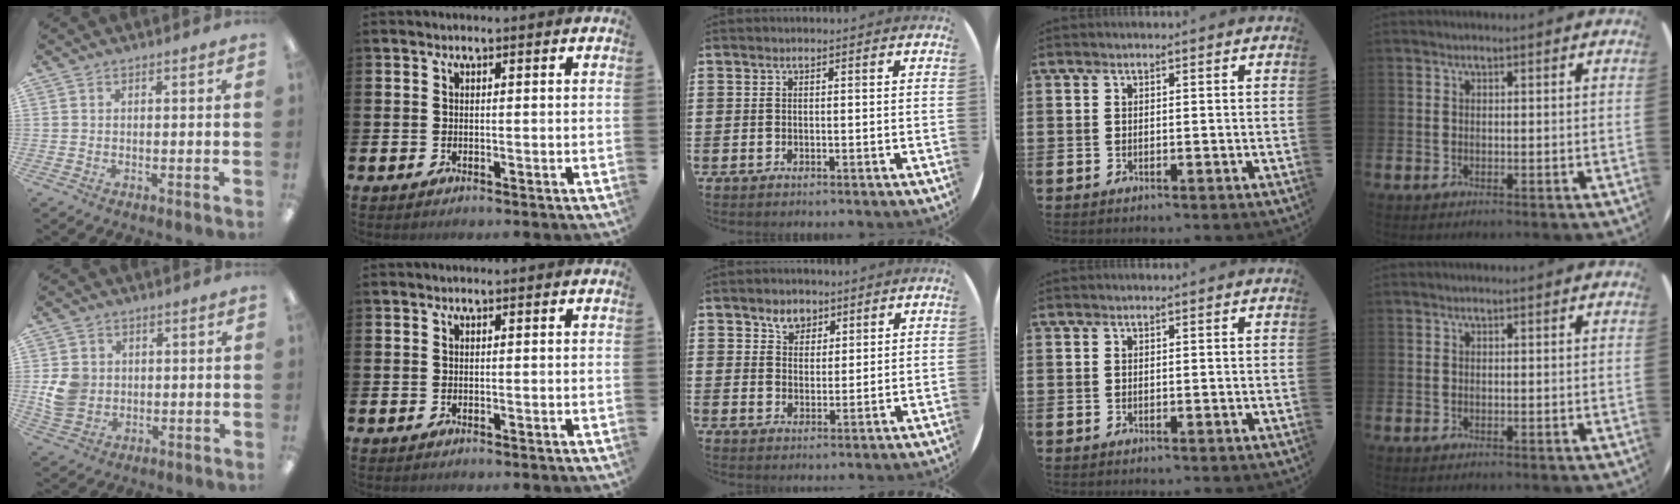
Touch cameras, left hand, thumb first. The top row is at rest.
{"thumb": {"total": 7.2, "force": [0.6, 6.4, 3.2], "torque": [-0.055, 0.006, 0.014]}, "middle": {"total": 3.4, "force": [2.6, 2.1, 0.5], "torque": [-0.009, 0.005, 0.049]}}